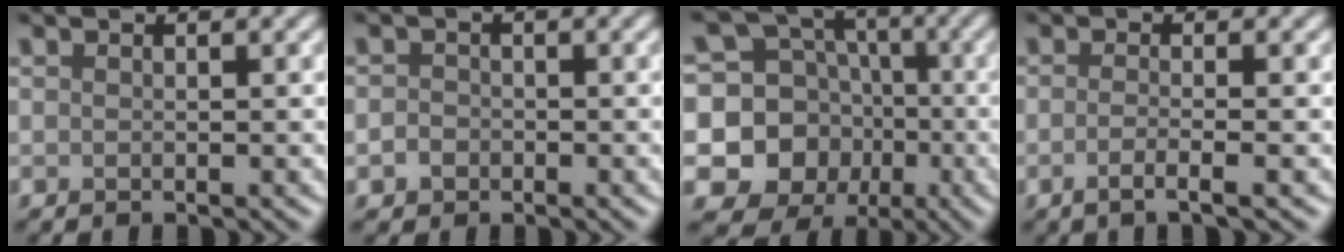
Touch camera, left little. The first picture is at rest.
{"total": 1.4, "force": [-0.6, 1.1, 0.4], "torque": [-0.003, 0.002, -0.017]}
{"total": 12.4, "force": [-2.3, 11.7, 3.4], "torque": [-0.091, -0.013, -0.050]}
{"total": 2.3, "force": [-0.9, 0.6, 2.0], "torque": [-0.029, -0.002, -0.028]}